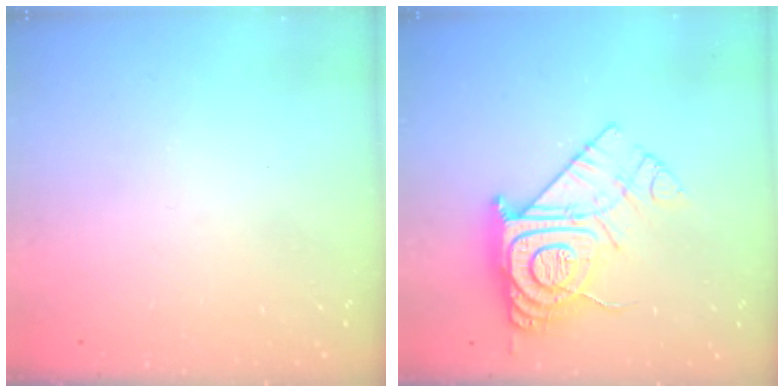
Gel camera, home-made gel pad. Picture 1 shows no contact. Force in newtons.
{"total": 14.8, "press": 14.7, "slide": 1.3}